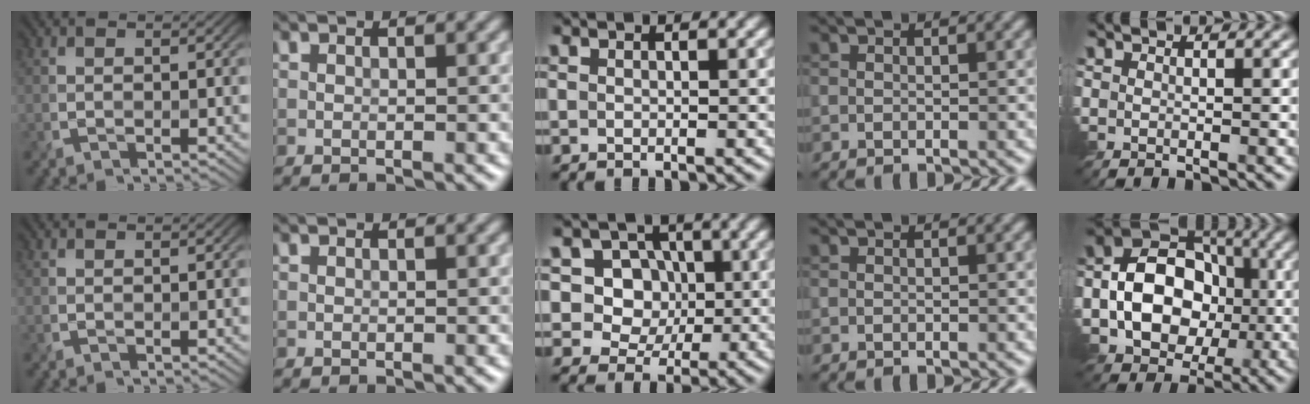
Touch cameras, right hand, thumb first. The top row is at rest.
{"middle": {"total": 8.5, "force": [2.5, 7.2, 3.6], "torque": [-0.055, 0.021, 0.025]}, "little": {"total": 10.0, "force": [-0.9, 7.5, 6.4], "torque": [-0.093, 0.003, -0.026]}}